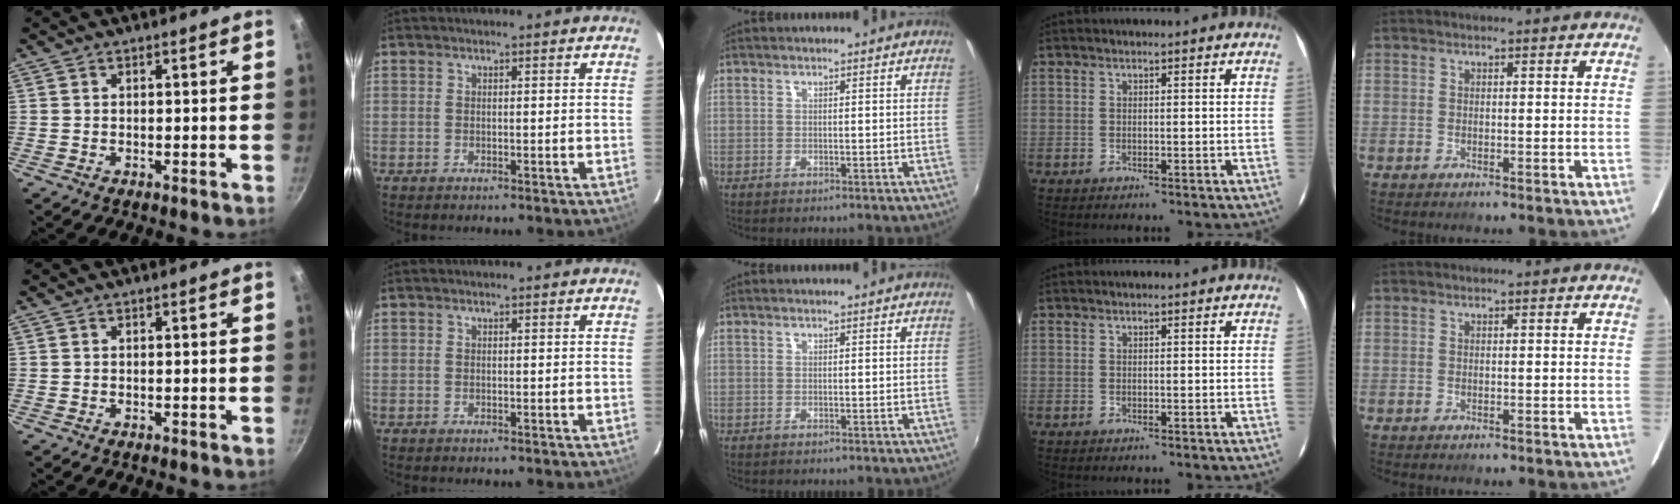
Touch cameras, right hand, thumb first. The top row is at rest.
{}